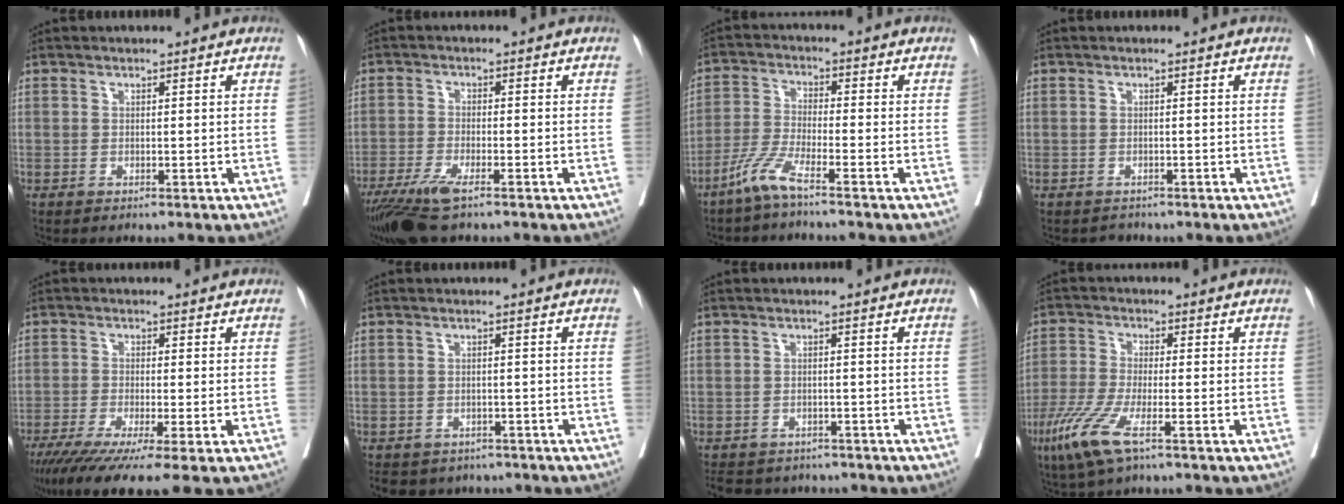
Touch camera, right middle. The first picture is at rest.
{"total": 7.3, "force": [-4.9, 1.2, 5.3], "torque": [-0.099, -0.018, -0.087]}
{"total": 5.2, "force": [-3.9, -0.4, 3.4], "torque": [-0.078, -0.013, -0.089]}
{"total": 1.3, "force": [-1.1, 0.5, -0.4], "torque": [-0.008, -0.005, -0.020]}
{"total": 11.5, "force": [-8.0, 0.4, 8.2], "torque": [-0.126, -0.032, -0.129]}
{"total": 7.6, "force": [-6.3, 3.9, 1.2], "torque": [-0.023, -0.001, -0.077]}
{"total": 8.6, "force": [-7.7, 3.5, 1.7], "torque": [-0.037, 0.001, -0.095]}
{"total": 8.0, "force": [-4.4, 1.1, 6.7], "torque": [-0.148, -0.021, -0.086]}